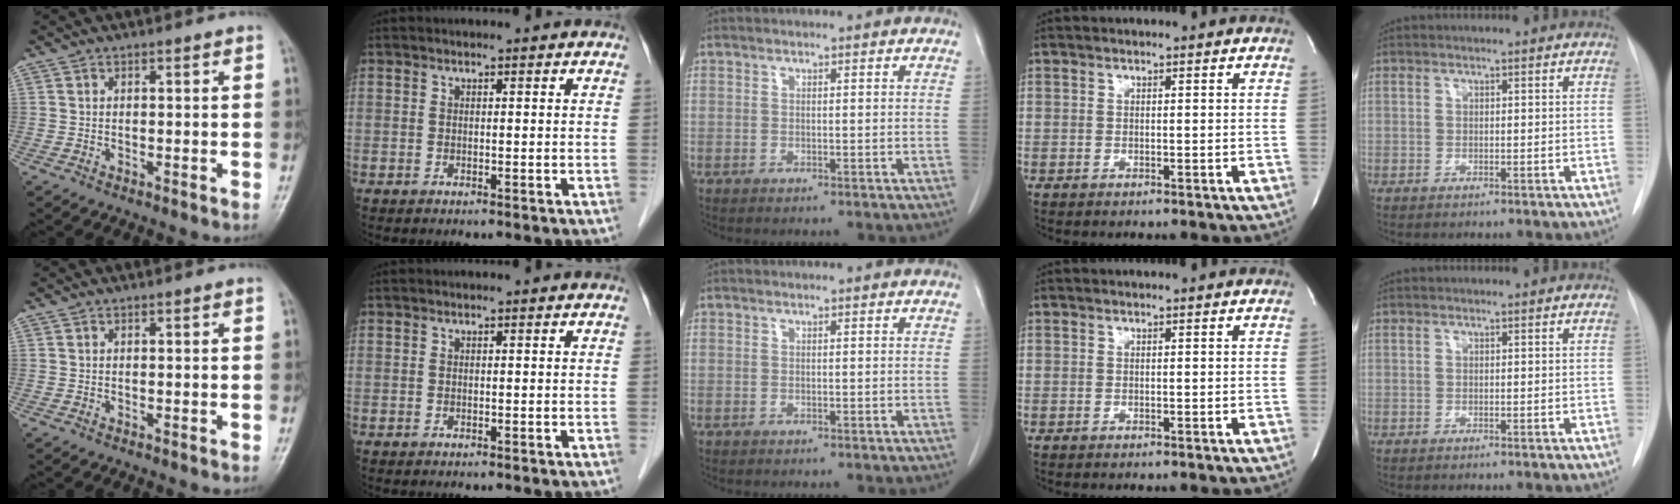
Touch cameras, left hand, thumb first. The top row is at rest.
{}